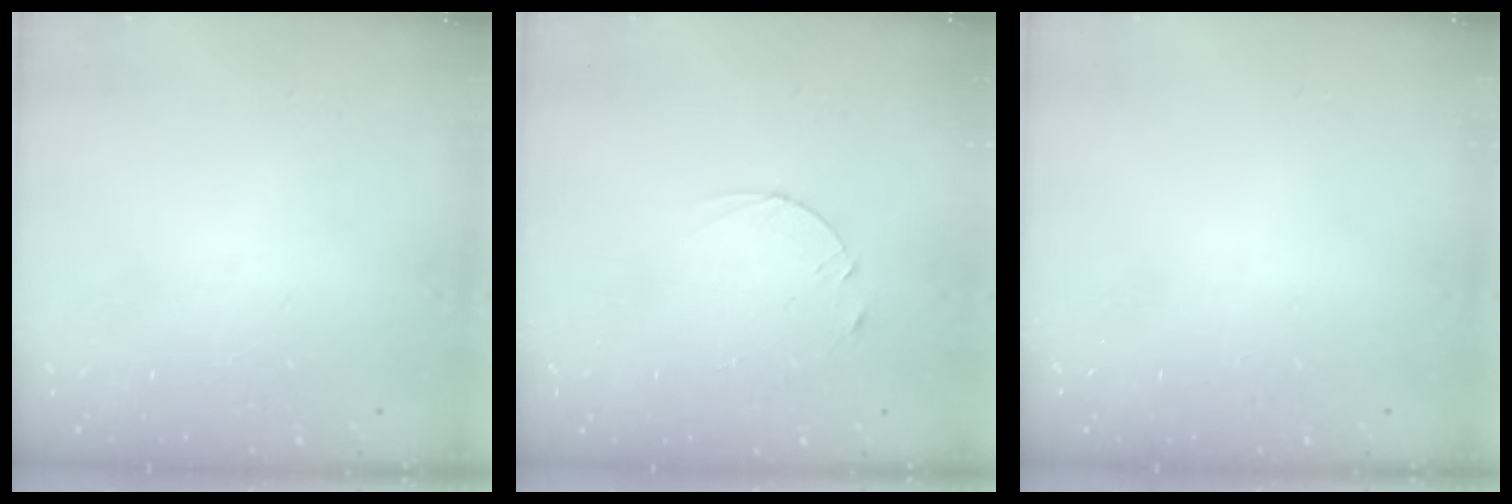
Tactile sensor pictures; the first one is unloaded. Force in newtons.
{"total": 2.4, "press": 2.3, "slide": 0.2}
{"total": 0.0}